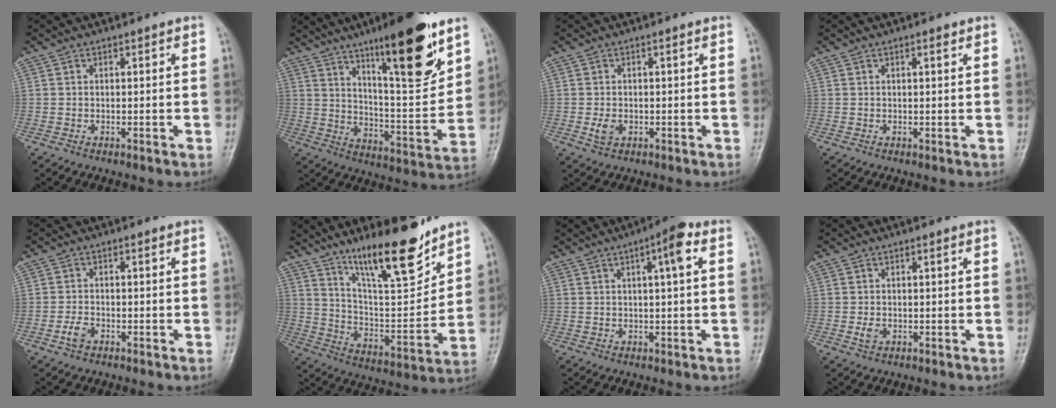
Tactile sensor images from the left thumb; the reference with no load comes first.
{"total": 19.6, "force": [11.9, 4.3, 15.0], "torque": [-0.195, -0.072, 0.193]}
{"total": 2.3, "force": [-0.5, 1.5, 1.6], "torque": [-0.029, -0.001, -0.009]}
{"total": 1.1, "force": [0.6, 0.2, 0.9], "torque": [-0.014, 0.000, 0.007]}
{"total": 2.5, "force": [-1.4, 1.4, 1.5], "torque": [-0.032, 0.008, -0.028]}
{"total": 17.7, "force": [12.8, 4.3, 11.4], "torque": [-0.155, -0.084, 0.224]}
{"total": 5.6, "force": [1.8, 0.9, 5.3], "torque": [-0.082, 0.010, 0.023]}
{"total": 1.6, "force": [-0.4, 1.1, 1.2], "torque": [-0.022, 0.001, -0.006]}